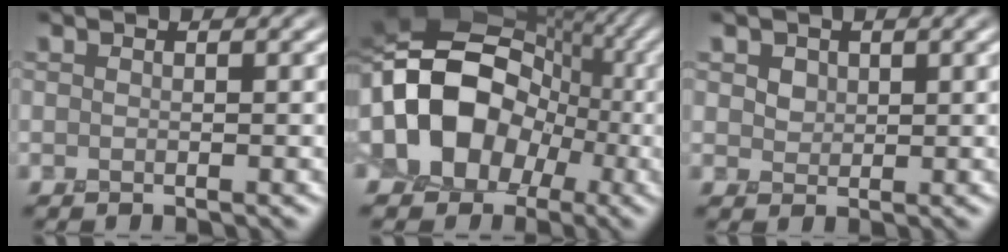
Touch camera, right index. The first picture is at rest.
{"total": 17.2, "force": [-1.6, 13.0, 11.2], "torque": [-0.189, 0.001, -0.059]}
{"total": 1.8, "force": [0.9, 1.4, 0.8], "torque": [-0.016, 0.003, 0.014]}